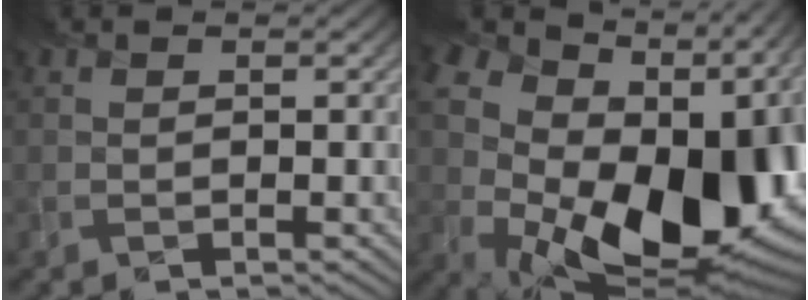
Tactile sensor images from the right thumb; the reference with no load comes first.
{"total": 19.6, "force": [1.3, 13.3, 14.3], "torque": [-0.240, -0.028, 0.074]}